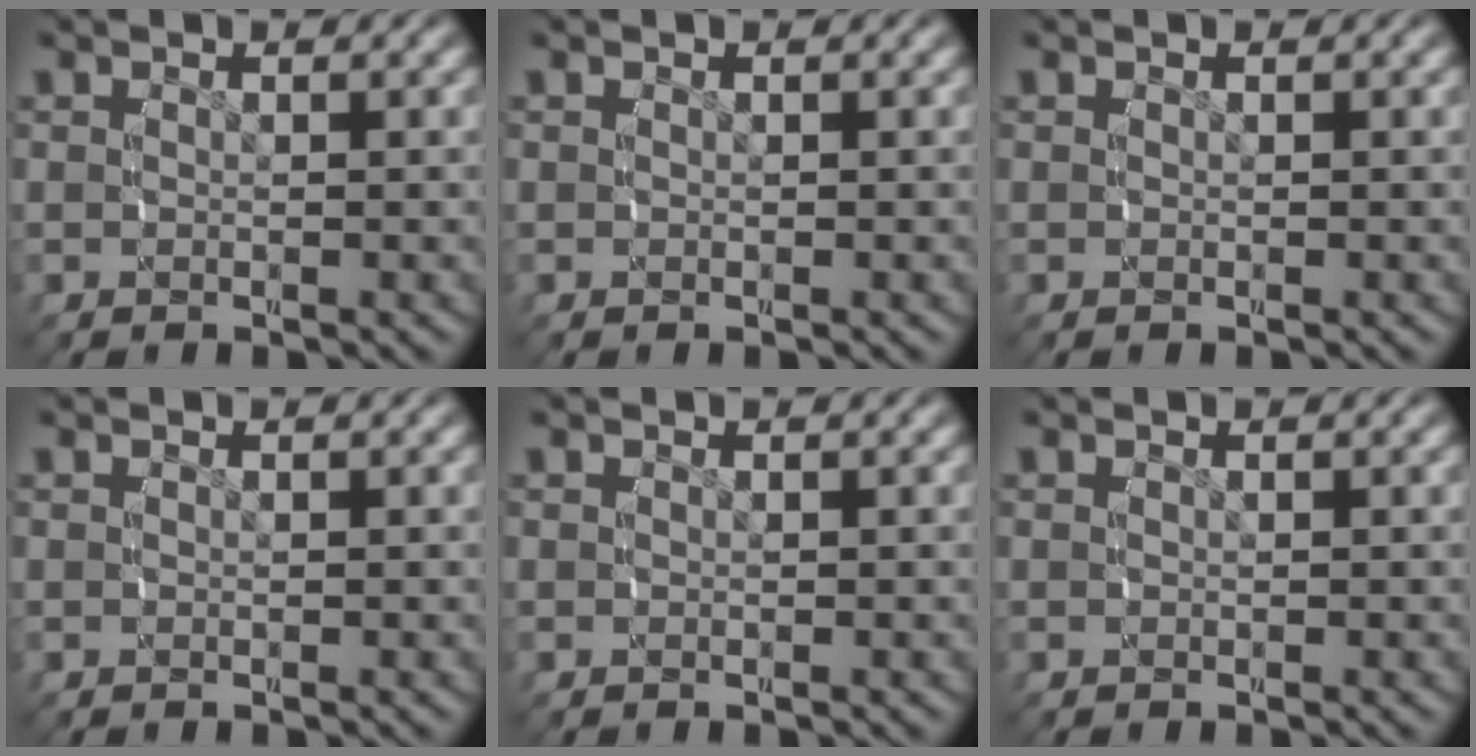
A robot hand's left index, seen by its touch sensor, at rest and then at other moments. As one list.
[{"total": 0.0}, {"total": 0.0}, {"total": 0.0}, {"total": 0.0}, {"total": 0.0}]